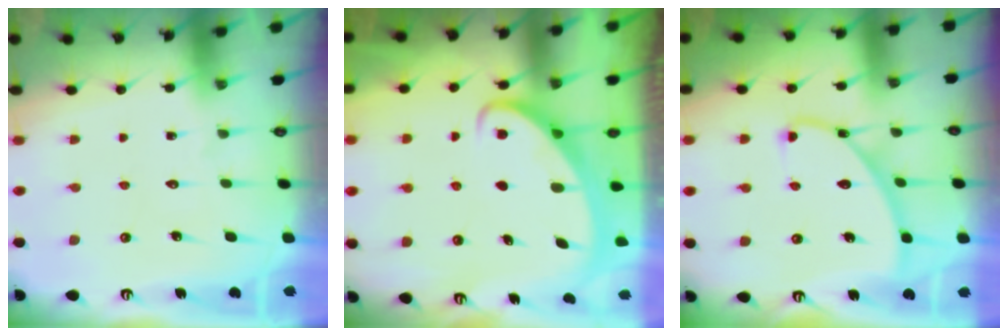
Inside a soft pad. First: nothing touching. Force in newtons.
{"total": 2.3, "press": 2.3, "slide": 0.3}
{"total": 8.0, "press": 8.0, "slide": 0.6}